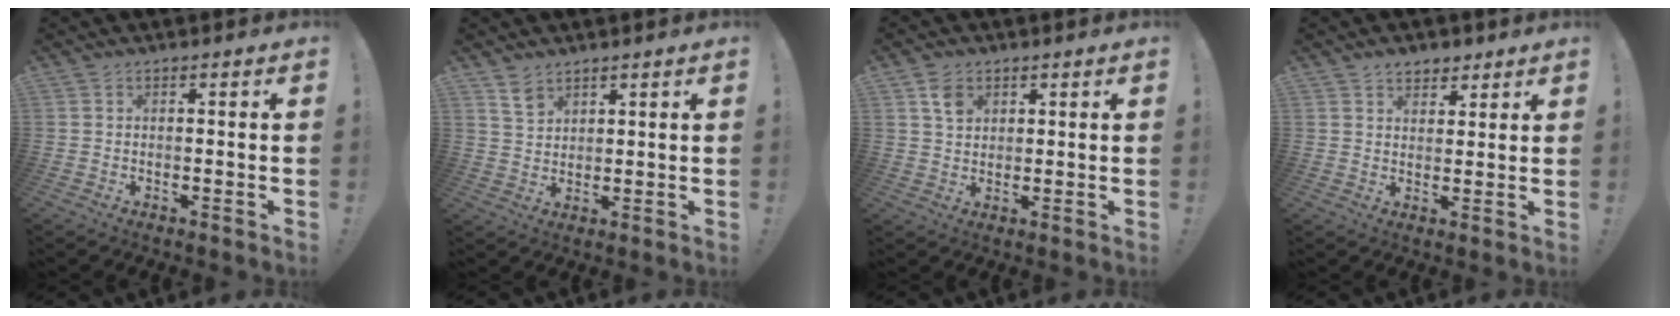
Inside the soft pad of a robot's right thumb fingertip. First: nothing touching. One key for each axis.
{"total": 5.0, "fx": 3.7, "fy": 3.0, "fz": 1.7, "tx": -0.029, "ty": -0.019, "tz": 0.070}
{"total": 4.9, "fx": 2.5, "fy": 3.6, "fz": 2.2, "tx": -0.029, "ty": -0.005, "tz": 0.044}
{"total": 4.6, "fx": 3.3, "fy": 3.0, "fz": 1.1, "tx": -0.005, "ty": -0.017, "tz": 0.058}